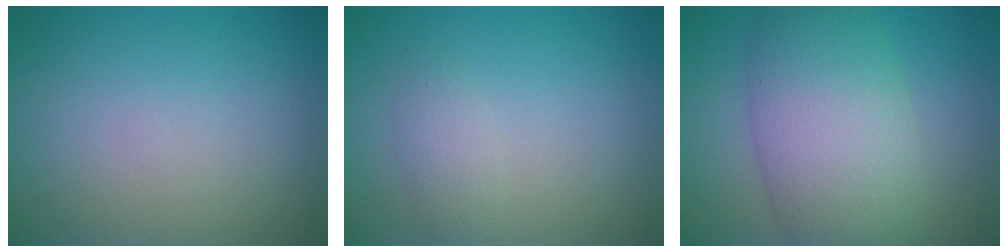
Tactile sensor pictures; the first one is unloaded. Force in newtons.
{"total": 1.5, "press": 1.5, "slide": 0.2}
{"total": 9.0, "press": 9.0, "slide": 0.6}